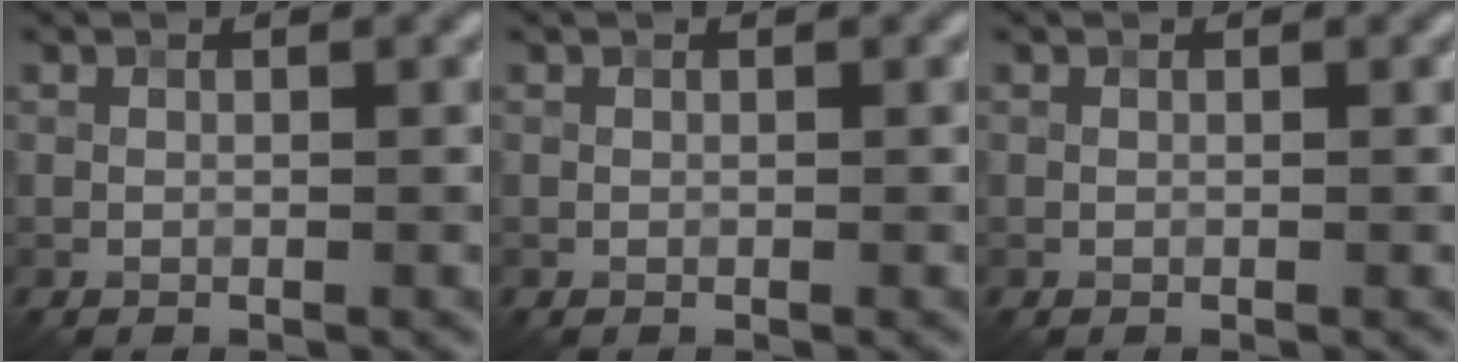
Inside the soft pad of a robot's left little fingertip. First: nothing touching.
{"total": 0.0}
{"total": 0.0}